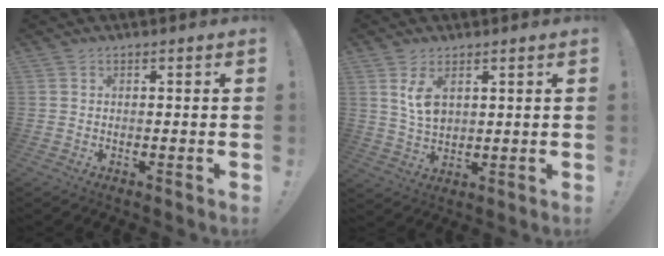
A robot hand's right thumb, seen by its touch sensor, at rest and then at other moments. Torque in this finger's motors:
{"motor_torque": [-0.25, 0.49, 0.36, 0.27, 0.02]}